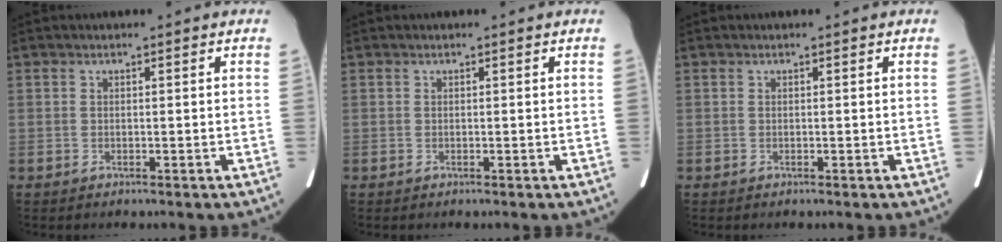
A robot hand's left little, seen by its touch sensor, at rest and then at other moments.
{"total": 0.0}
{"total": 0.0}